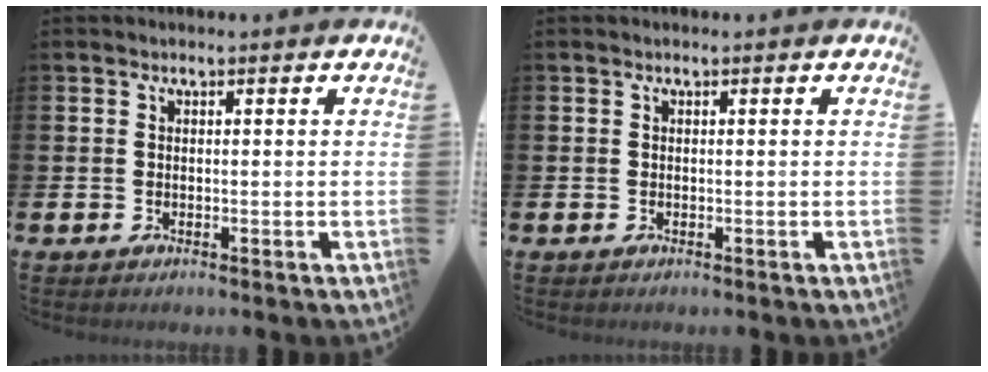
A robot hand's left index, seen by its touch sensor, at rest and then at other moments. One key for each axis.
{"total": 0.0}